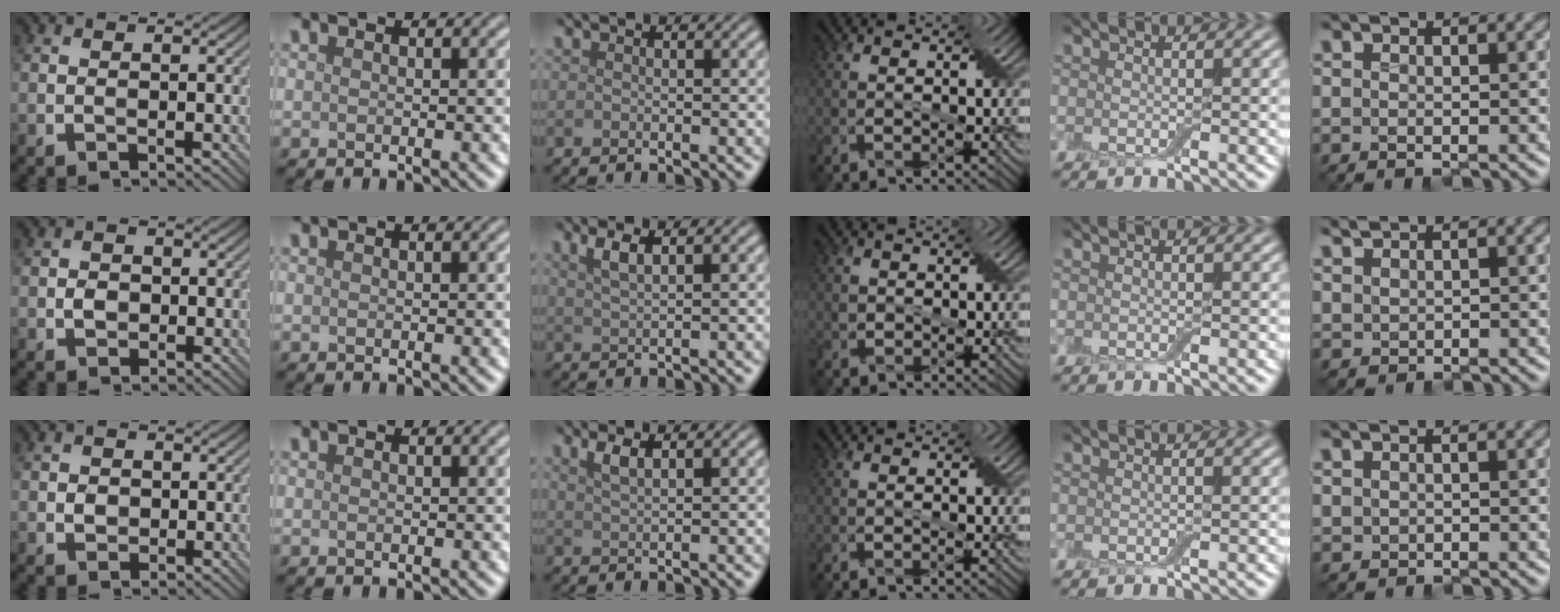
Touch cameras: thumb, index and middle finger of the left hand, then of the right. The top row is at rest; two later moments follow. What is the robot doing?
{"motion": "cut", "object": "cling film"}